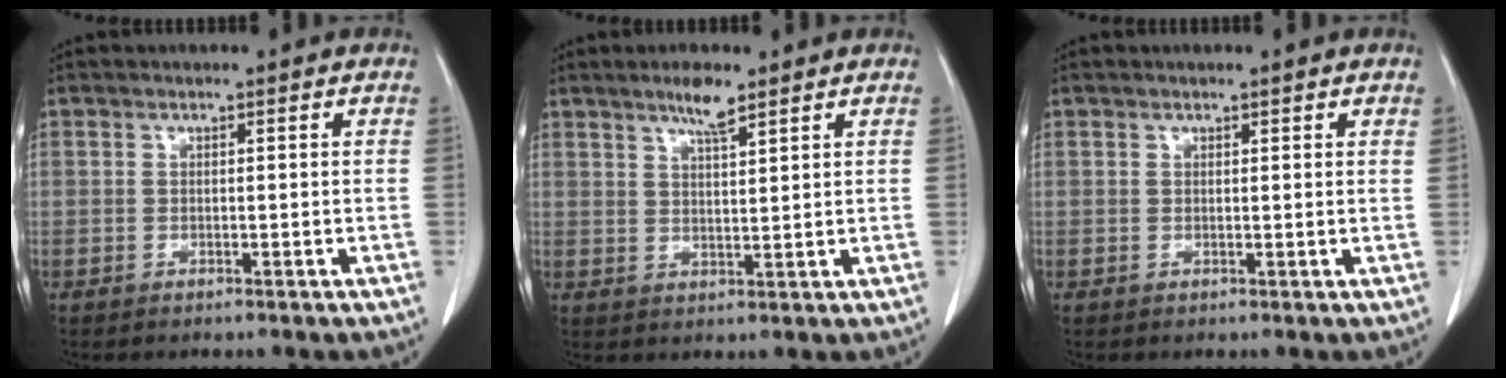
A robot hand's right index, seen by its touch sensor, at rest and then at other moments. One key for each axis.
{"total": 4.2, "fx": 3.1, "fy": 0.6, "fz": 2.8, "tx": -0.051, "ty": 0.001, "tz": 0.055}
{"total": 0.8, "fx": 0.7, "fy": 0.3, "fz": 0.2, "tx": -0.002, "ty": 0.001, "tz": 0.008}